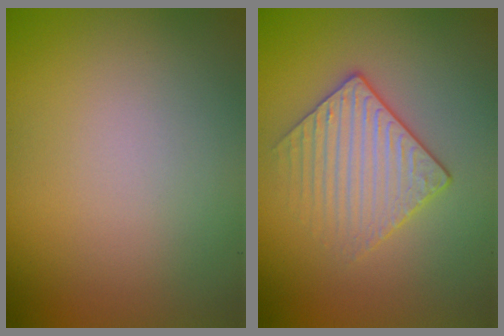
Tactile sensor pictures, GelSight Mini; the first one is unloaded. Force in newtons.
{"total": 3.1, "press": 2.8, "slide": 1.3}